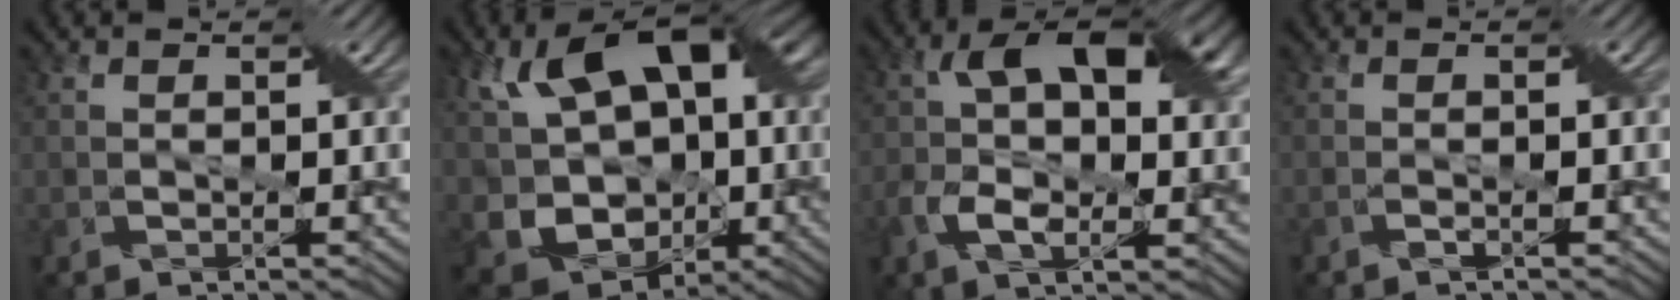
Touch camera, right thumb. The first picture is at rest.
{"total": 16.9, "force": [1.9, 11.8, 12.0], "torque": [-0.241, -0.002, 0.040]}
{"total": 12.0, "force": [0.7, 6.6, 10.0], "torque": [-0.184, 0.004, 0.004]}
{"total": 1.4, "force": [-0.5, 0.0, 1.3], "torque": [-0.027, 0.006, -0.017]}